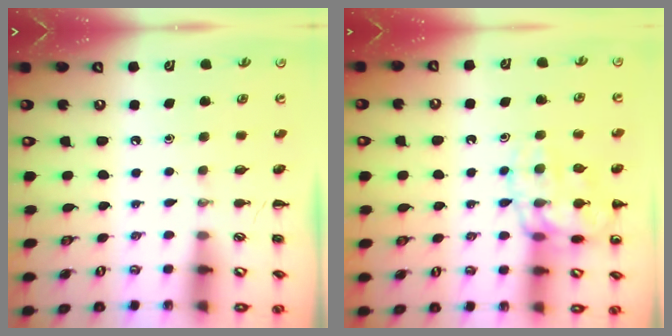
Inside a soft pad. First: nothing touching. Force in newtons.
{"total": 14.7, "press": 14.7, "slide": 1.5}